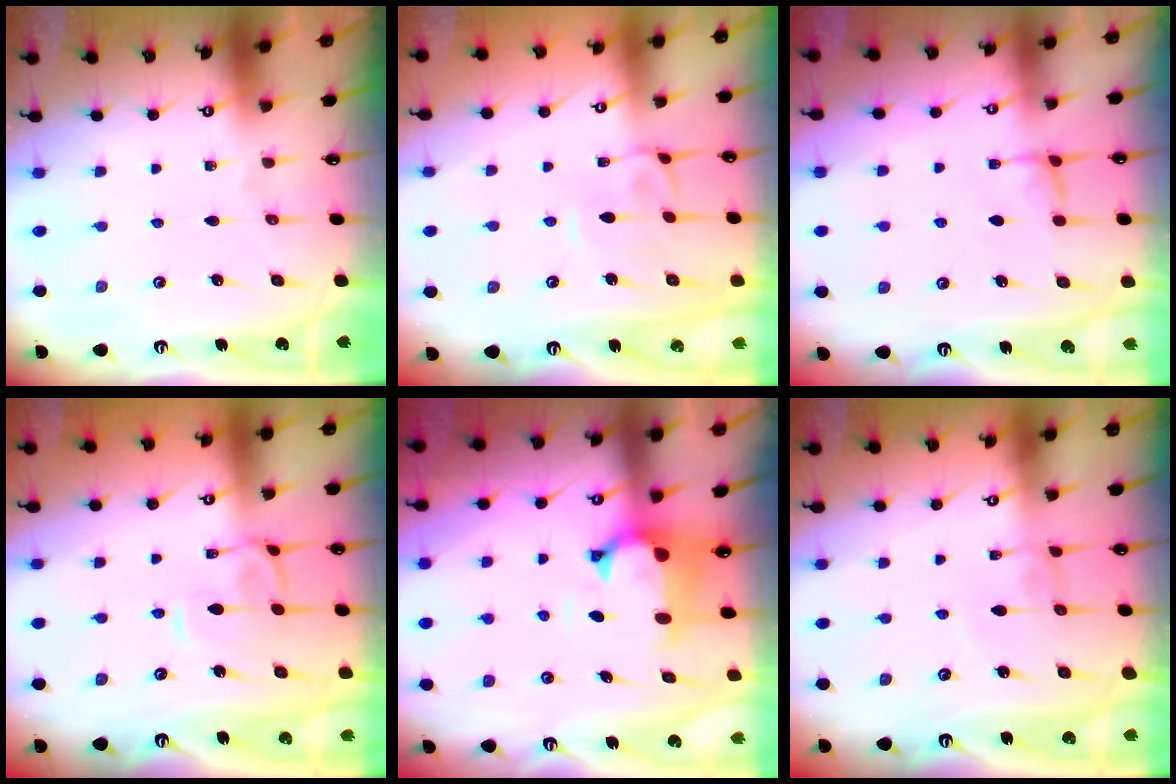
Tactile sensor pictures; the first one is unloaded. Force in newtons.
{"total": 2.5, "press": 2.4, "slide": 0.7}
{"total": 1.2, "press": 0.9, "slide": 0.7}
{"total": 1.0, "press": 0.8, "slide": 0.6}
{"total": 1.2, "press": 0.2, "slide": 1.2}
{"total": 2.9, "press": 2.9, "slide": 0.1}